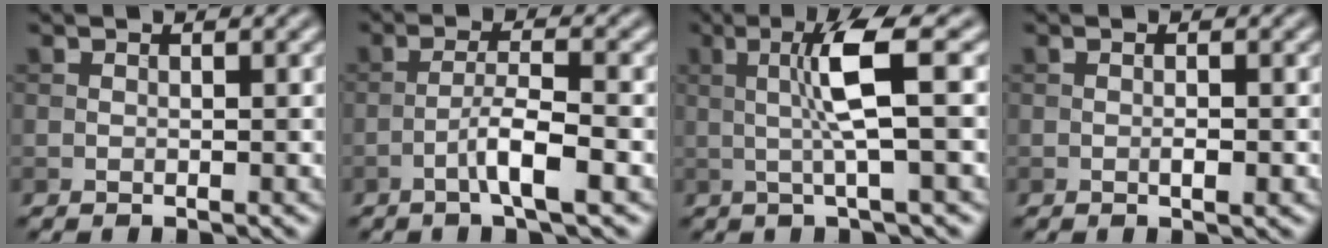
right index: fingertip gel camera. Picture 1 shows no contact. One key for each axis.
{"total": 3.8, "fx": -1.8, "fy": 0.4, "fz": 3.4, "tx": -0.060, "ty": 0.012, "tz": -0.039}
{"total": 4.9, "fx": 0.4, "fy": 0.2, "fz": 4.8, "tx": -0.098, "ty": 0.006, "tz": 0.009}
{"total": 1.2, "fx": -0.3, "fy": 0.3, "fz": 1.1, "tx": -0.020, "ty": 0.000, "tz": -0.006}